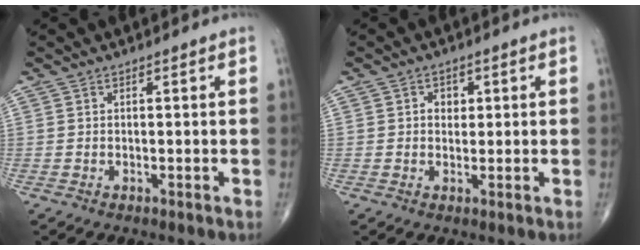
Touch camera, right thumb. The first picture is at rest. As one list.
[{"total": 2.5, "force": [0.6, 2.0, 1.3], "torque": [-0.004, 0.000, 0.006]}]